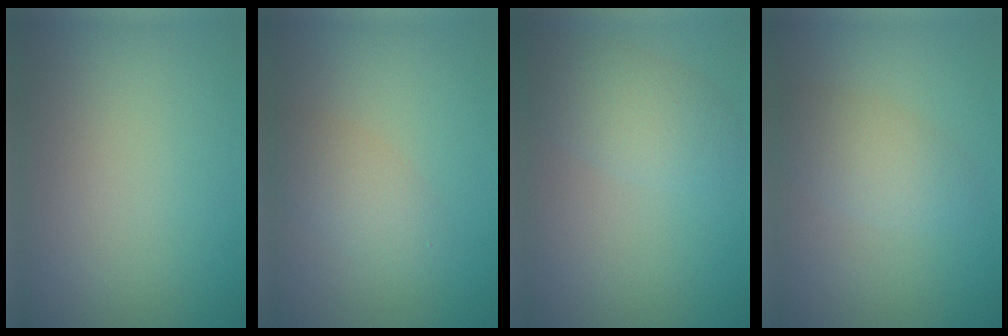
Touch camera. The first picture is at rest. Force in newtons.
{"total": 2.7, "press": 2.7, "slide": 0.1}
{"total": 4.0, "press": 4.0, "slide": 0.2}
{"total": 3.2, "press": 3.2, "slide": 0.1}